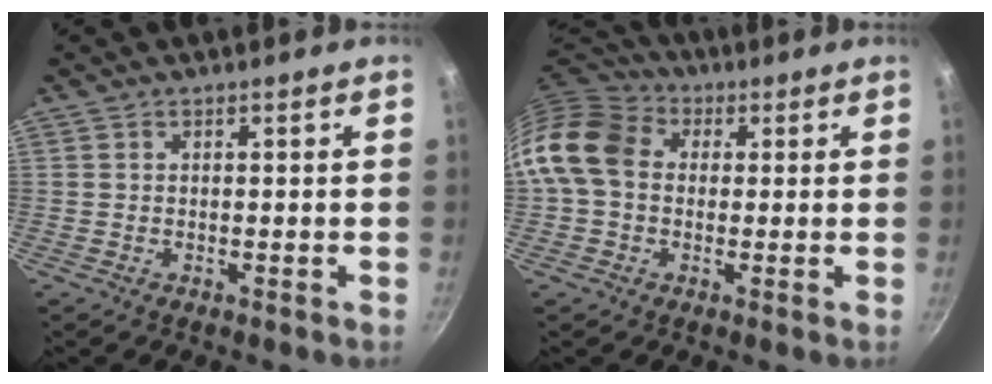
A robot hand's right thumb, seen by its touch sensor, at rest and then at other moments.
{"total": 12.7, "force": [1.2, 10.0, 7.8], "torque": [-0.125, 0.023, 0.003]}